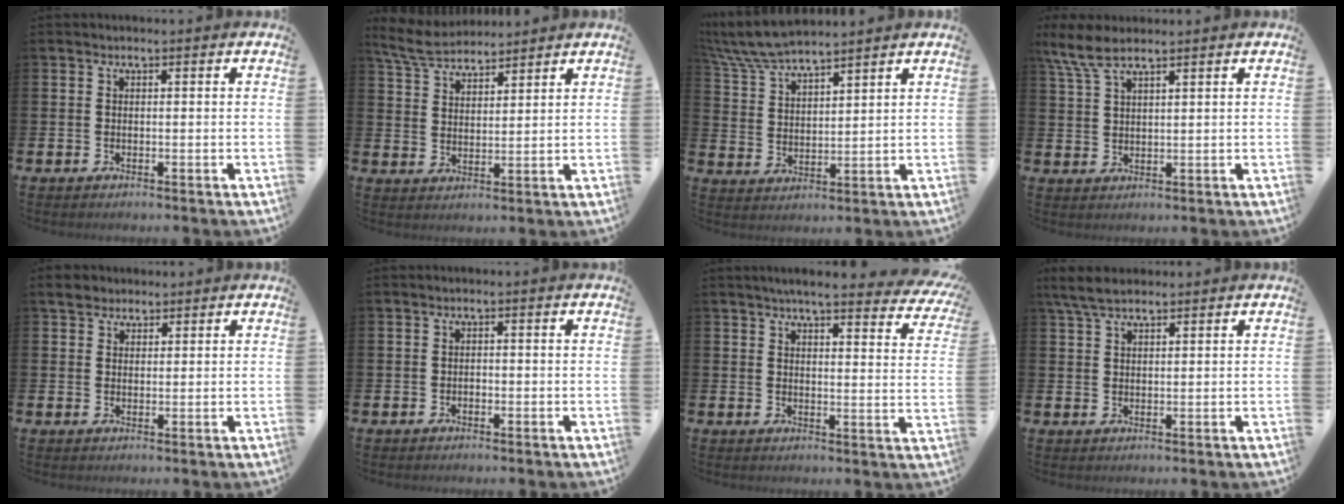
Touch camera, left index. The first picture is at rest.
{"total": 6.1, "force": [5.8, 1.4, 1.5], "torque": [-0.055, -0.018, 0.108]}
{"total": 7.1, "force": [6.8, 0.7, 1.8], "torque": [-0.064, -0.027, 0.126]}
{"total": 5.5, "force": [4.4, 1.6, 3.0], "torque": [-0.059, -0.012, 0.077]}
{"total": 3.5, "force": [3.0, 1.8, 0.5], "torque": [-0.004, -0.004, 0.052]}
{"total": 0.6, "force": [-0.3, 0.5, 0.2], "torque": [-0.003, 0.002, -0.008]}
{"total": 4.7, "force": [4.3, 0.3, 2.0], "torque": [-0.044, -0.030, 0.068]}
{"total": 4.8, "force": [3.8, 1.5, 2.4], "torque": [-0.055, -0.004, 0.070]}